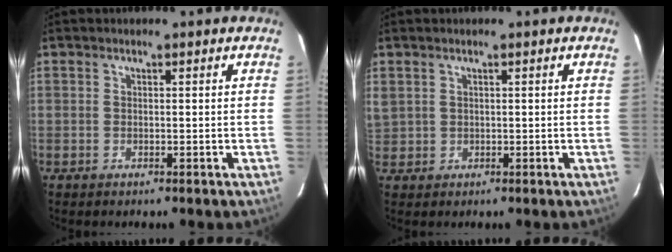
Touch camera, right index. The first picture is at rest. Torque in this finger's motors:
{"motor_torque": [1.56, -0.32, 0.72, 0.20]}